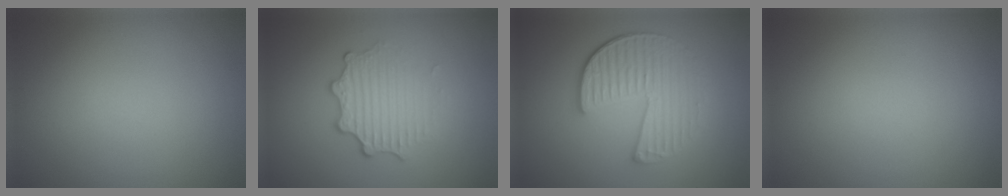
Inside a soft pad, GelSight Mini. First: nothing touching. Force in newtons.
{"total": 3.4, "press": 2.6, "slide": 2.2}
{"total": 5.0, "press": 4.0, "slide": 3.1}
{"total": 0.0}